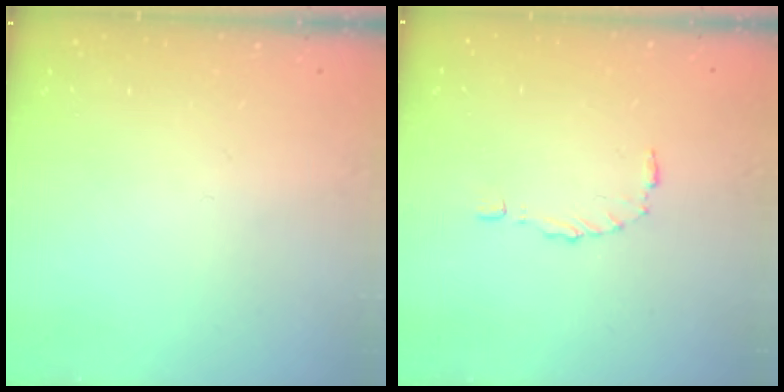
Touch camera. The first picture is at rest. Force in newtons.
{"total": 2.8, "press": 2.8, "slide": 0.4}